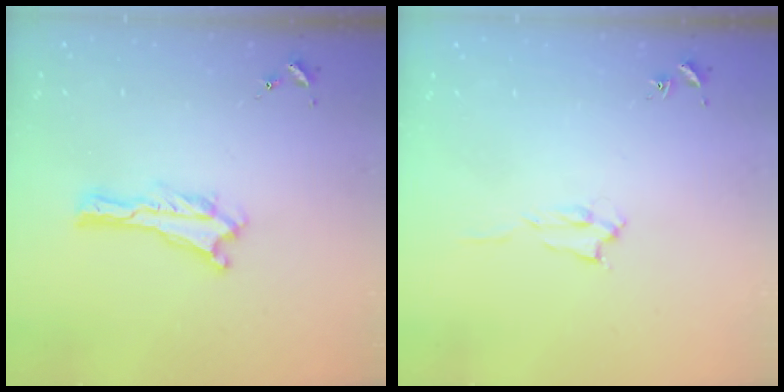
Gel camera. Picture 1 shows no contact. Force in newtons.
{"total": 1.4, "press": 1.4, "slide": 0.2}